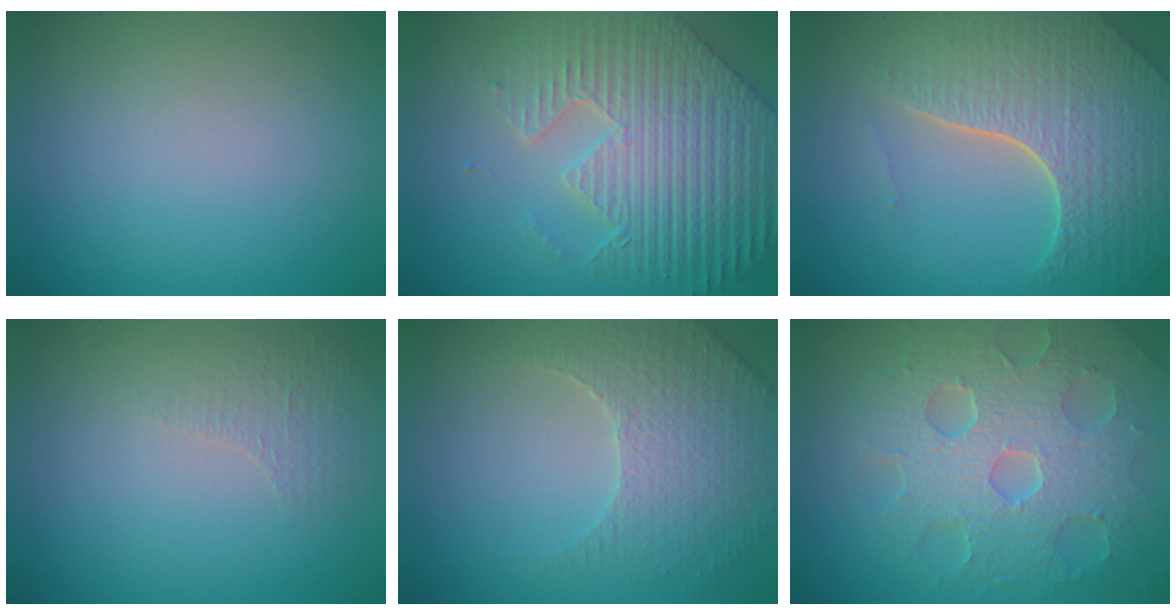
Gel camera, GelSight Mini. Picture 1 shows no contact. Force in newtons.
{"total": 8.8, "press": 6.5, "slide": 6.0}
{"total": 8.2, "press": 5.8, "slide": 5.8}
{"total": 0.9, "press": 0.5, "slide": 0.8}
{"total": 3.7, "press": 3.5, "slide": 1.2}
{"total": 8.6, "press": 5.8, "slide": 6.4}